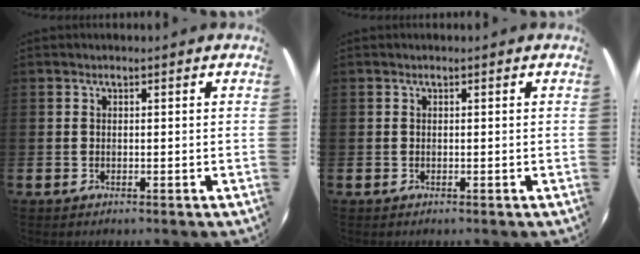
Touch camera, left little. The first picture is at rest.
{"total": 0.0}